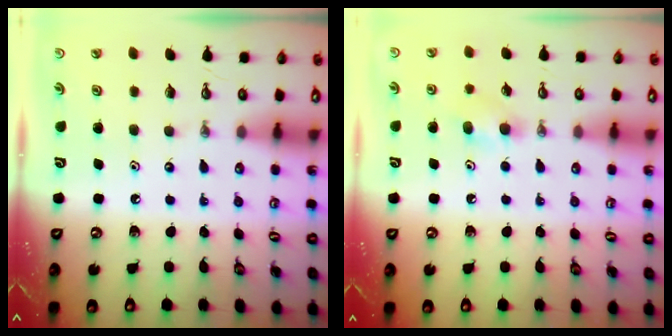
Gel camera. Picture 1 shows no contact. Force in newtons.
{"total": 6.2, "press": 6.1, "slide": 0.8}